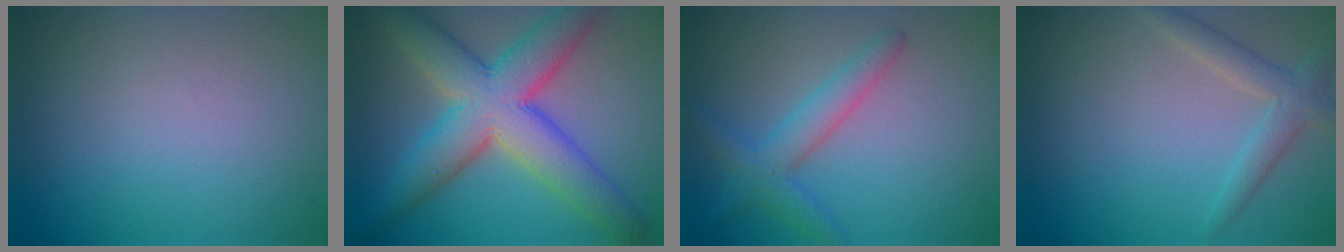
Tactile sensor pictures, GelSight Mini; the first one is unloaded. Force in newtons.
{"total": 9.8, "press": 9.8, "slide": 0.4}
{"total": 3.2, "press": 3.2, "slide": 0.1}
{"total": 2.6, "press": 2.6, "slide": 0.2}